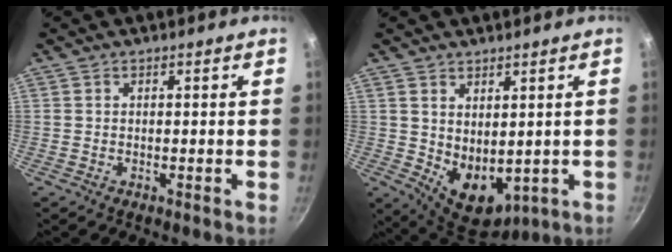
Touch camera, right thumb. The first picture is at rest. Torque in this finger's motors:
{"motor_torque": [-0.55, 0.92, 0.47, 0.78, 0.23]}